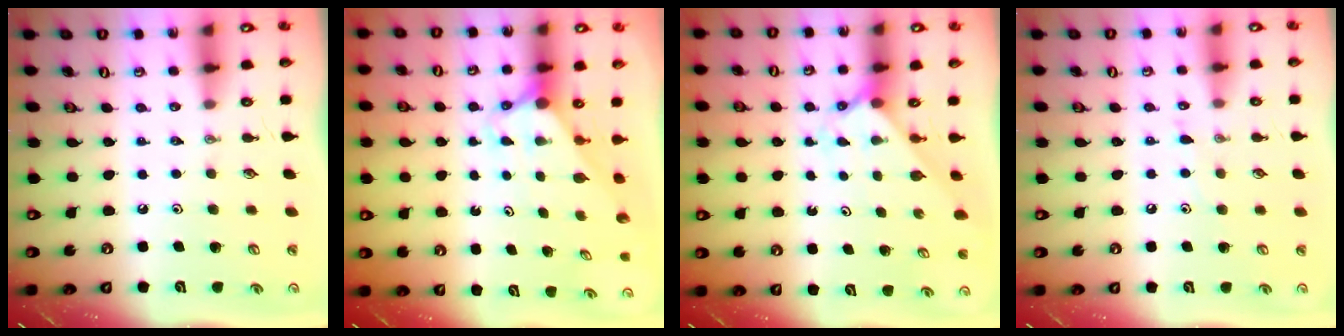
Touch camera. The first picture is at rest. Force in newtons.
{"total": 2.7, "press": 2.7, "slide": 0.0}
{"total": 2.3, "press": 2.3, "slide": 0.2}
{"total": 4.7, "press": 4.7, "slide": 0.5}